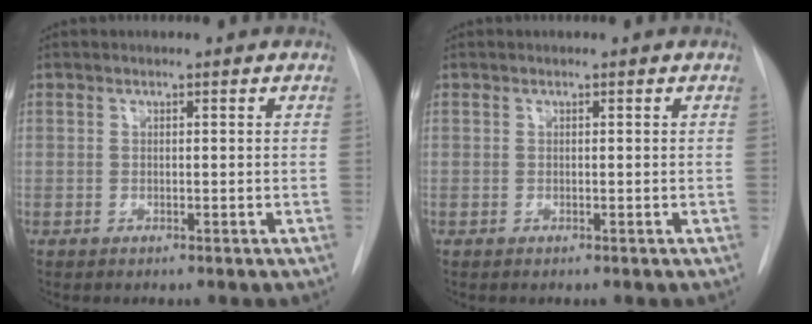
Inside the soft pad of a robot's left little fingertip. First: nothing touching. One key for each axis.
{"total": 0.0}